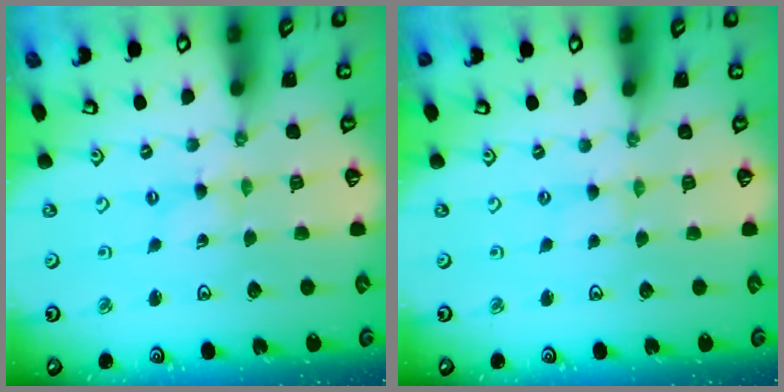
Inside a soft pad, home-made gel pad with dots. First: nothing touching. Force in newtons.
{"total": 0.0}